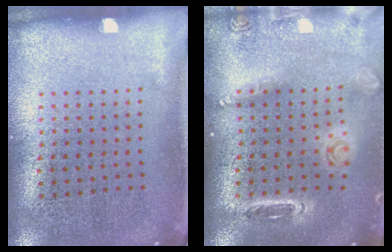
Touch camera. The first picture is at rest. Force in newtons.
{"total": 1.5, "press": 1.5, "slide": 0.1}